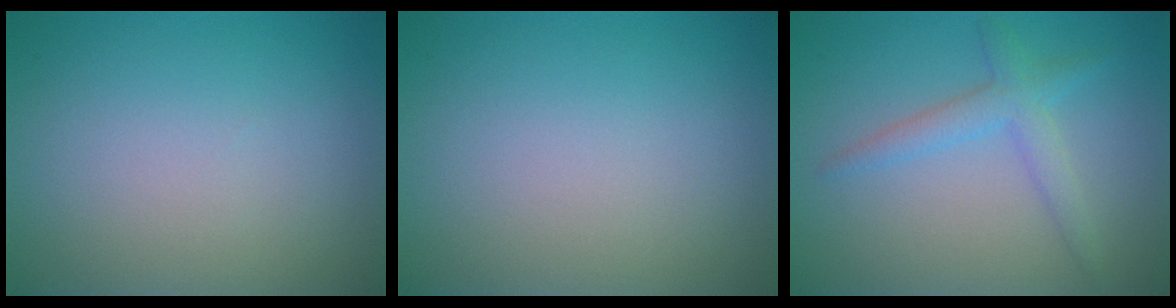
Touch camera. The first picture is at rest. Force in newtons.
{"total": 0.0}
{"total": 2.5, "press": 2.5, "slide": 0.1}